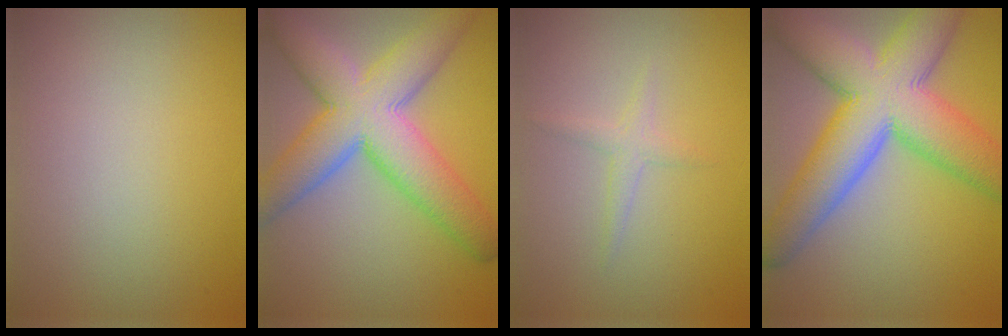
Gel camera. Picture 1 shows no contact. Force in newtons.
{"total": 10.2, "press": 10.2, "slide": 0.7}
{"total": 1.3, "press": 1.3, "slide": 0.0}
{"total": 12.6, "press": 12.6, "slide": 0.5}